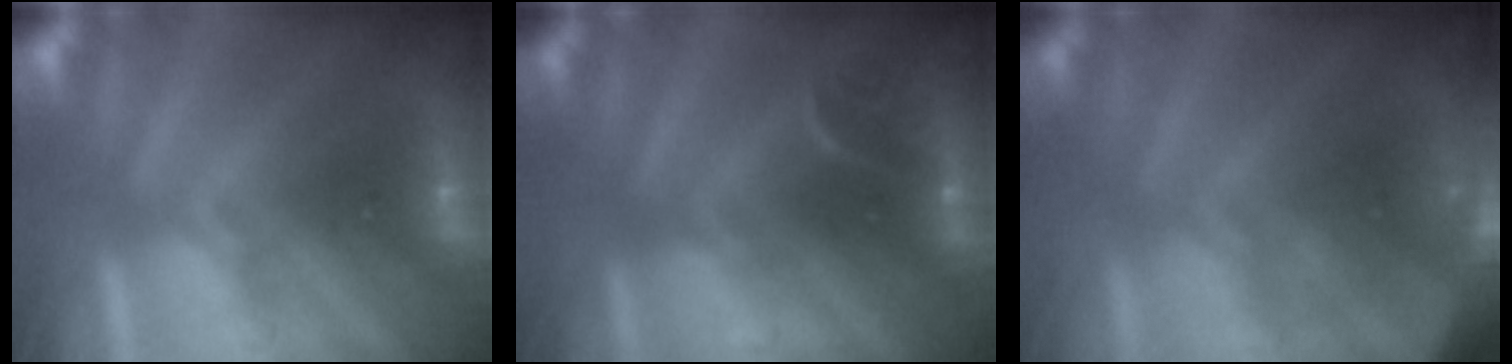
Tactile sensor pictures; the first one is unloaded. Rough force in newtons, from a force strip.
{"total": 2.8}
{"total": 4.5}